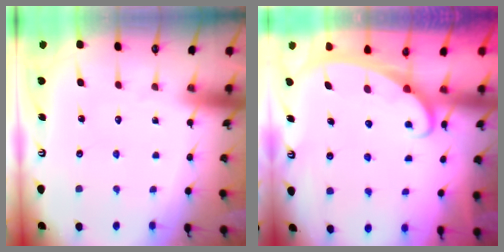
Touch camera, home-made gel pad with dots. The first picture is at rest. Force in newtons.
{"total": 2.4, "press": 2.4, "slide": 0.3}